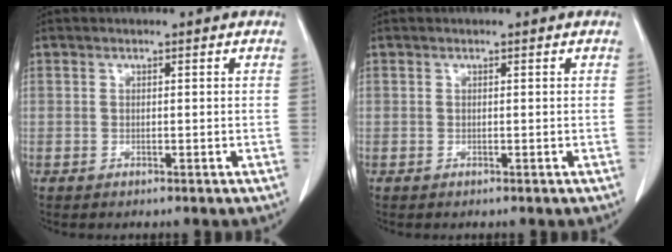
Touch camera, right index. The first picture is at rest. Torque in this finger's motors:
{"motor_torque": [0.00, 0.00, 0.00, 0.00]}